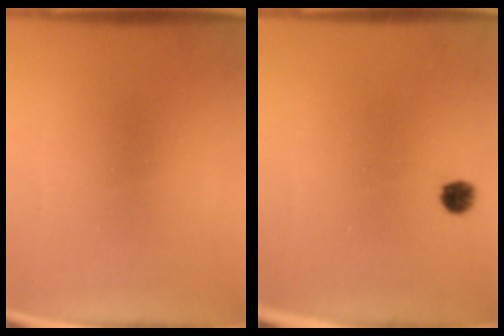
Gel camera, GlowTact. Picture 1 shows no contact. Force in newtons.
{"total": 2.3}